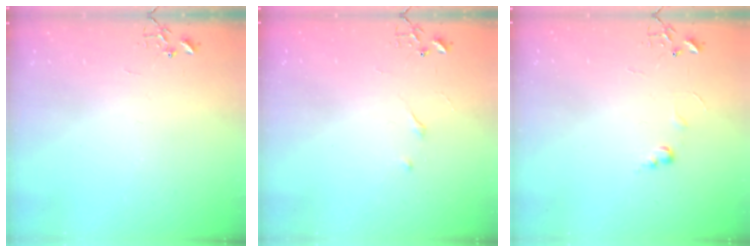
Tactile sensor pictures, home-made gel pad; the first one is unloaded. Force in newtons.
{"total": 2.7, "press": 2.7, "slide": 0.4}
{"total": 5.8, "press": 5.8, "slide": 0.7}